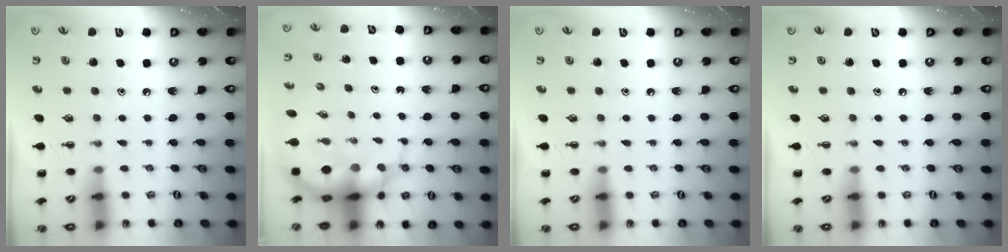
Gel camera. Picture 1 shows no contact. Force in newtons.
{"total": 8.0, "press": 7.7, "slide": 2.0}
{"total": 0.0}
{"total": 0.0}